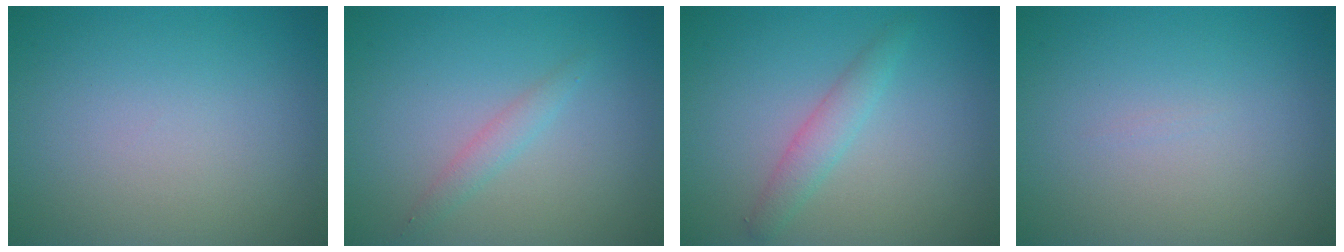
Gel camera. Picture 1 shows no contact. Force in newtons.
{"total": 1.4, "press": 1.4, "slide": 0.0}
{"total": 2.0, "press": 2.0, "slide": 0.1}
{"total": 0.0}